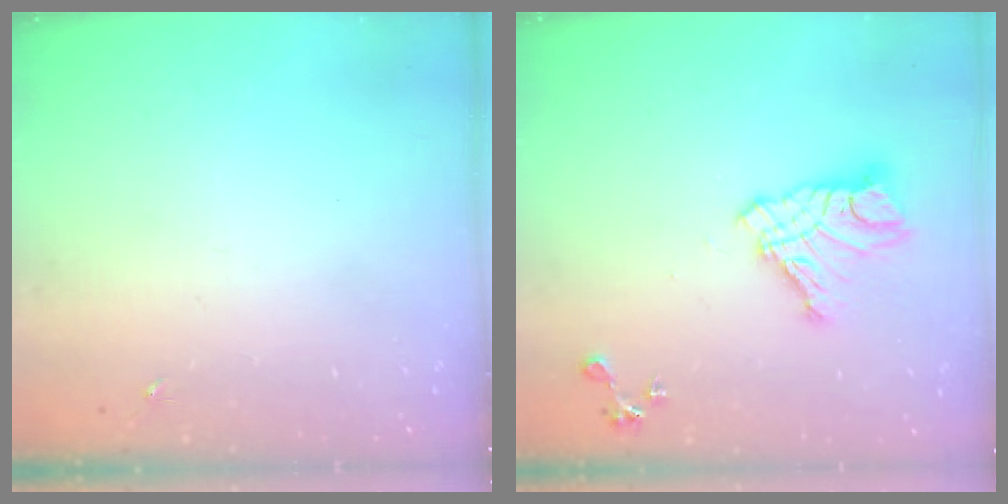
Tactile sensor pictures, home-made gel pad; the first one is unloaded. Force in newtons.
{"total": 13.2, "press": 13.2, "slide": 1.3}